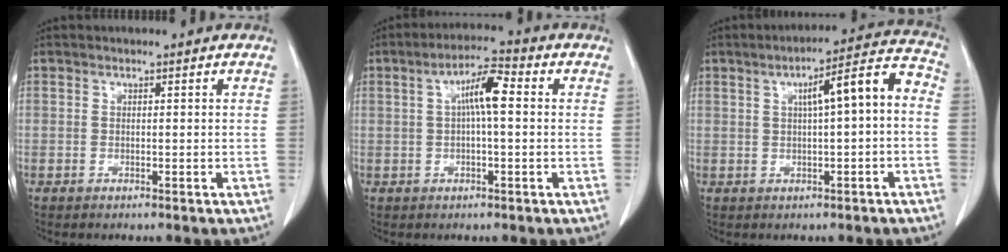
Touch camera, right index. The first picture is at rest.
{"total": 6.2, "force": [0.9, 1.1, 6.0], "torque": [-0.108, 0.019, 0.013]}
{"total": 8.6, "force": [0.6, 1.2, 8.5], "torque": [-0.118, 0.031, 0.005]}